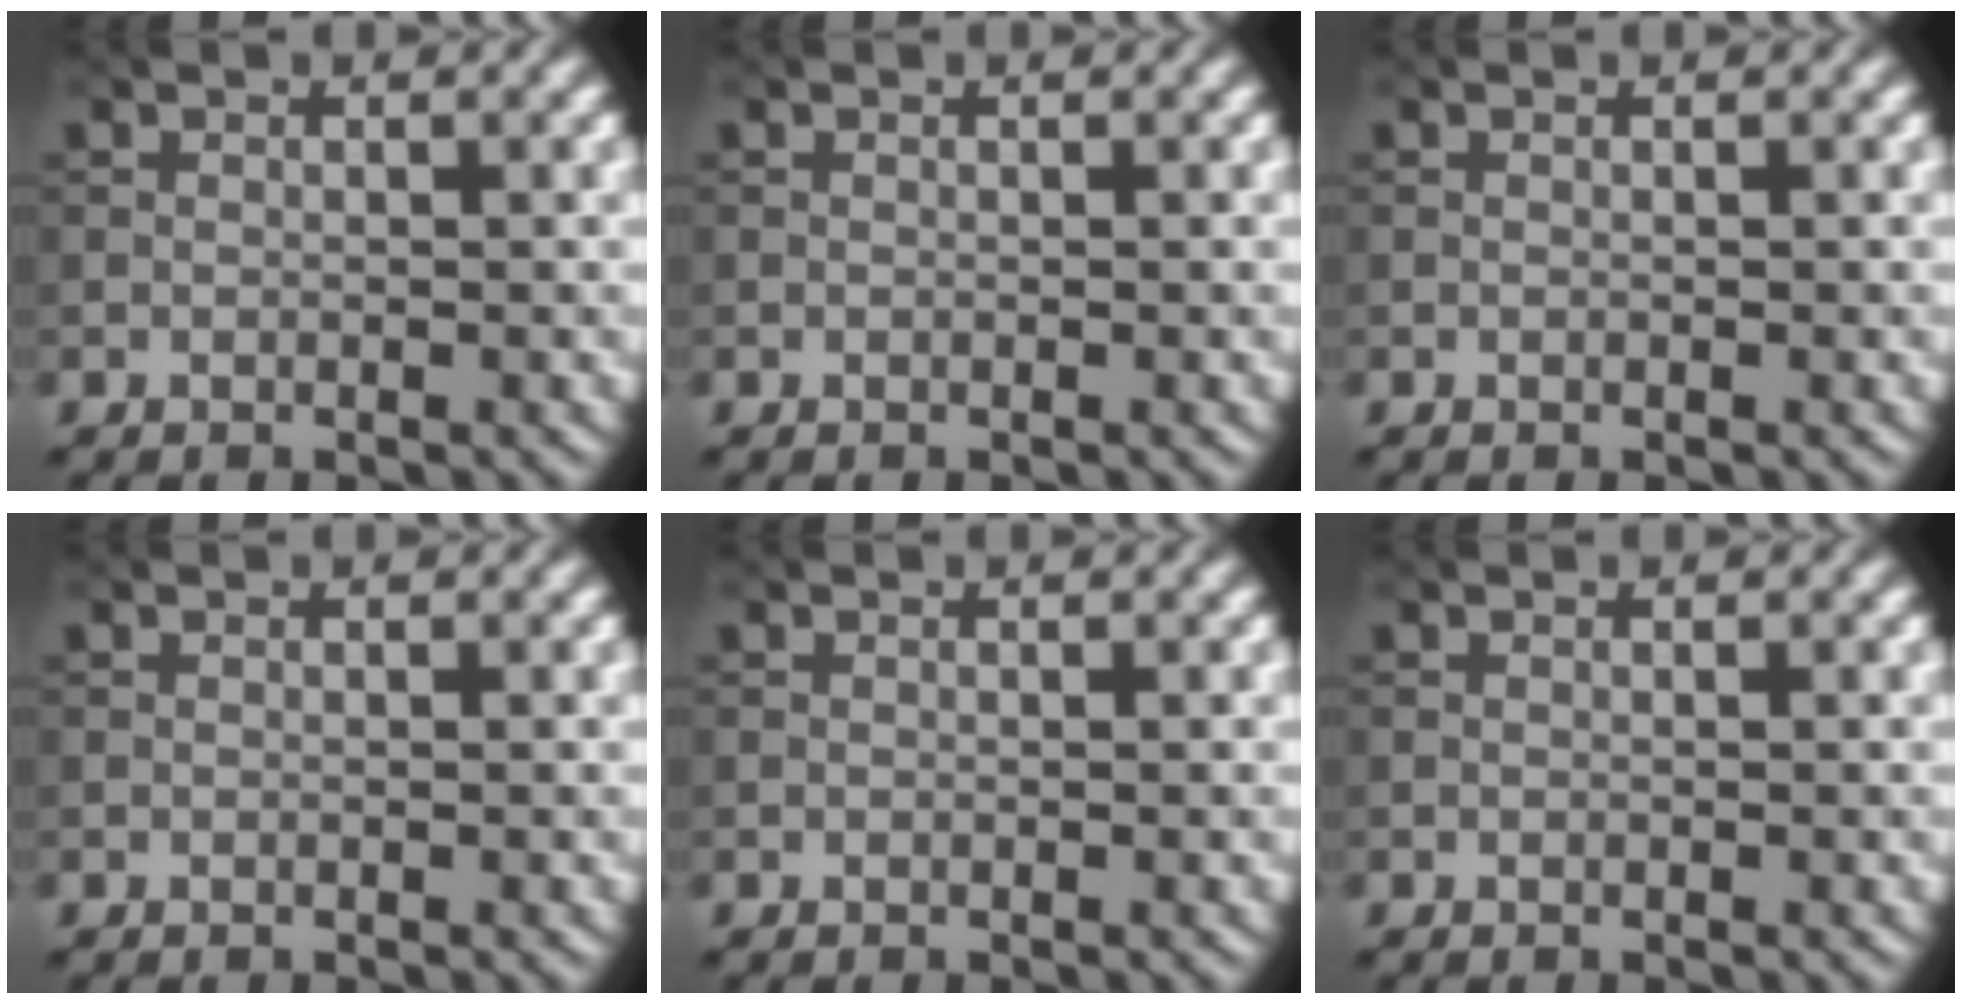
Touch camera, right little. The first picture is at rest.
{"total": 0.0}
{"total": 0.0}
{"total": 0.0}
{"total": 0.0}
{"total": 0.0}